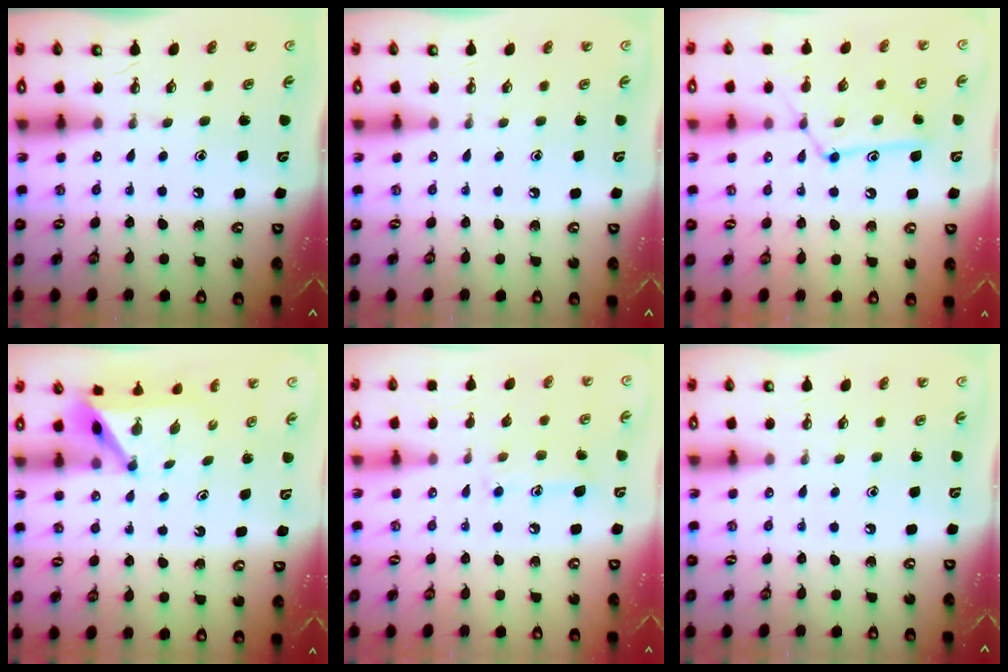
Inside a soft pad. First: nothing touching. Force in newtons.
{"total": 0.0}
{"total": 14.0, "press": 13.9, "slide": 1.2}
{"total": 4.9, "press": 4.9, "slide": 0.1}
{"total": 10.3, "press": 10.3, "slide": 0.7}
{"total": 0.0}